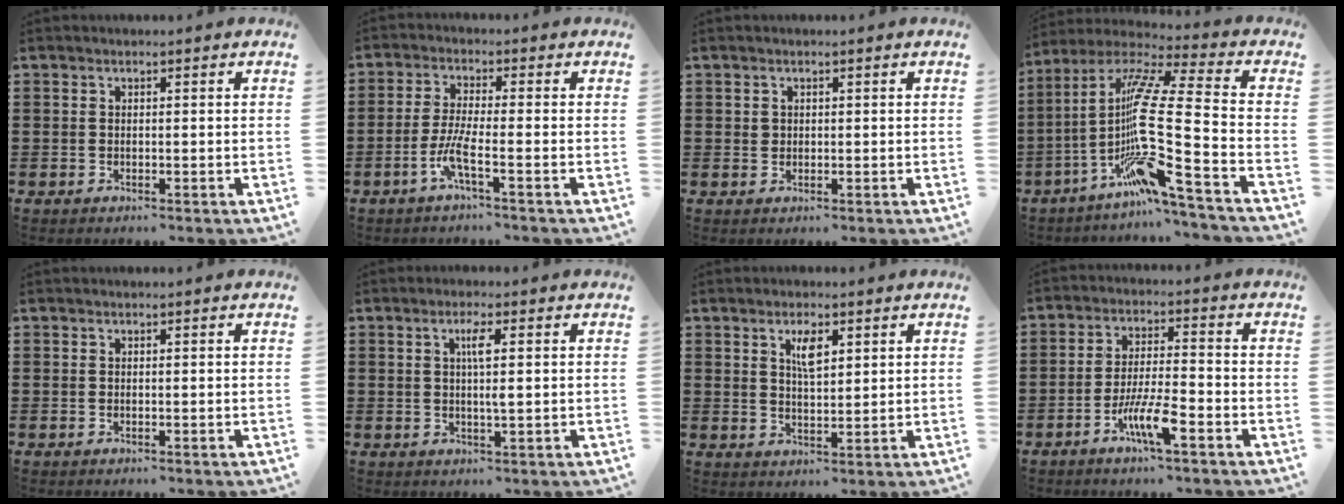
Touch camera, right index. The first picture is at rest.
{"total": 4.8, "force": [-2.4, 0.1, 4.2], "torque": [-0.100, -0.015, -0.052]}
{"total": 0.8, "force": [0.3, 0.7, 0.2], "torque": [-0.007, 0.002, 0.007]}
{"total": 14.7, "force": [-5.4, 0.4, 13.7], "torque": [-0.301, -0.038, -0.120]}
{"total": 0.0}
{"total": 3.4, "force": [0.6, 0.3, 3.4], "torque": [-0.066, 0.001, 0.007]}
{"total": 3.7, "force": [1.8, 1.2, 2.9], "torque": [-0.048, -0.001, 0.026]}
{"total": 7.1, "force": [-3.8, 1.0, 5.9], "torque": [-0.122, -0.005, -0.073]}